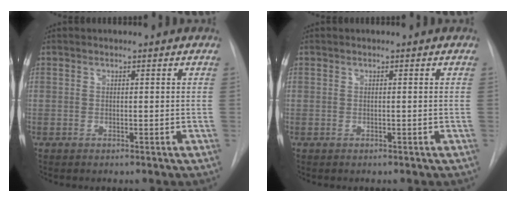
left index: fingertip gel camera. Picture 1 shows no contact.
{"total": 0.0}